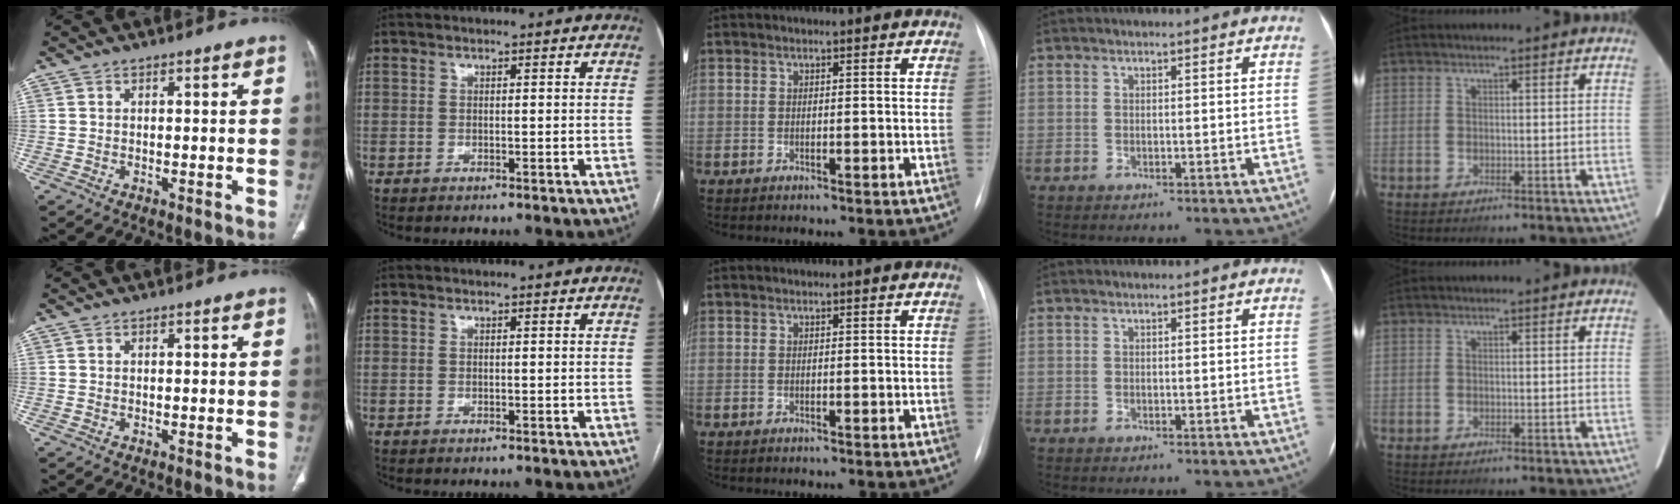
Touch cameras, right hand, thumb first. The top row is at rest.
{}